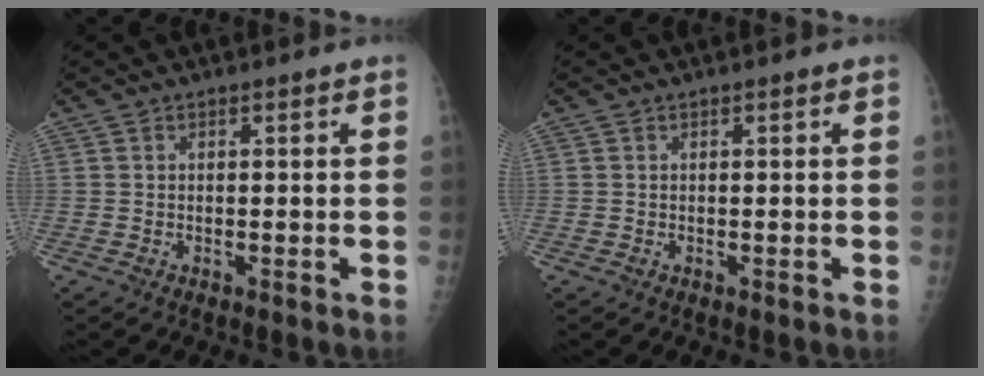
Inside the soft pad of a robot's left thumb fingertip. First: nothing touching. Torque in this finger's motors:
{"motor_torque": [-0.18, 0.01, -0.15, -0.05, 0.02]}